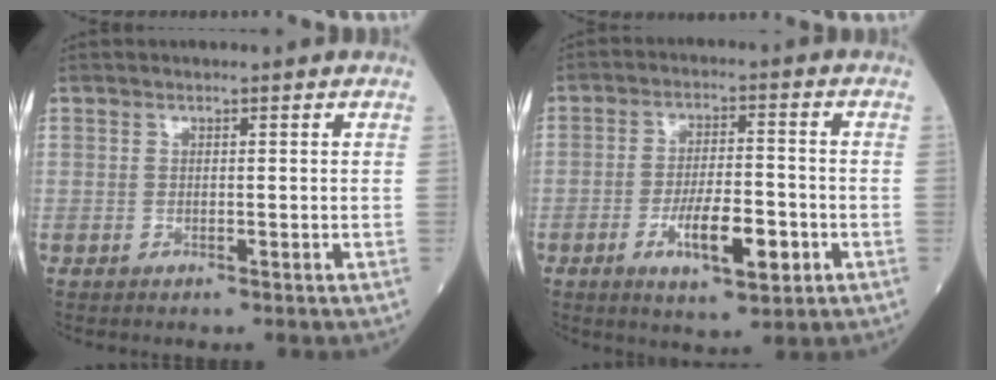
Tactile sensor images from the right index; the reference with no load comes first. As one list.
[{"total": 8.5, "force": [-3.2, 2.3, 7.6], "torque": [-0.133, -0.004, -0.050]}]